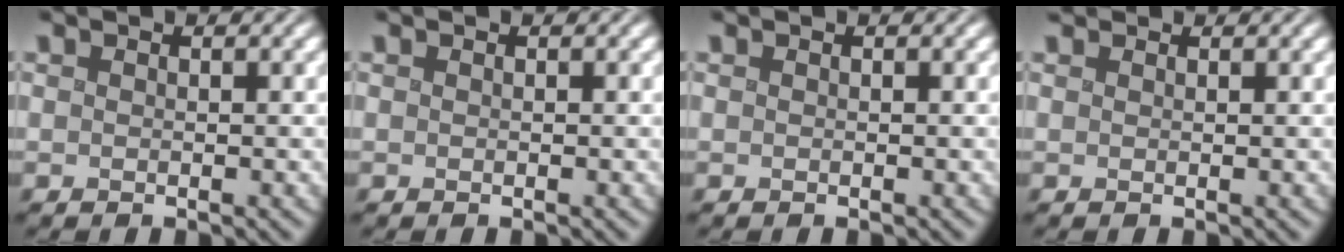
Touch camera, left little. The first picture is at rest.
{"total": 0.0}
{"total": 0.0}
{"total": 0.9, "force": [0.8, 0.2, 0.0], "torque": [-0.005, -0.001, 0.014]}